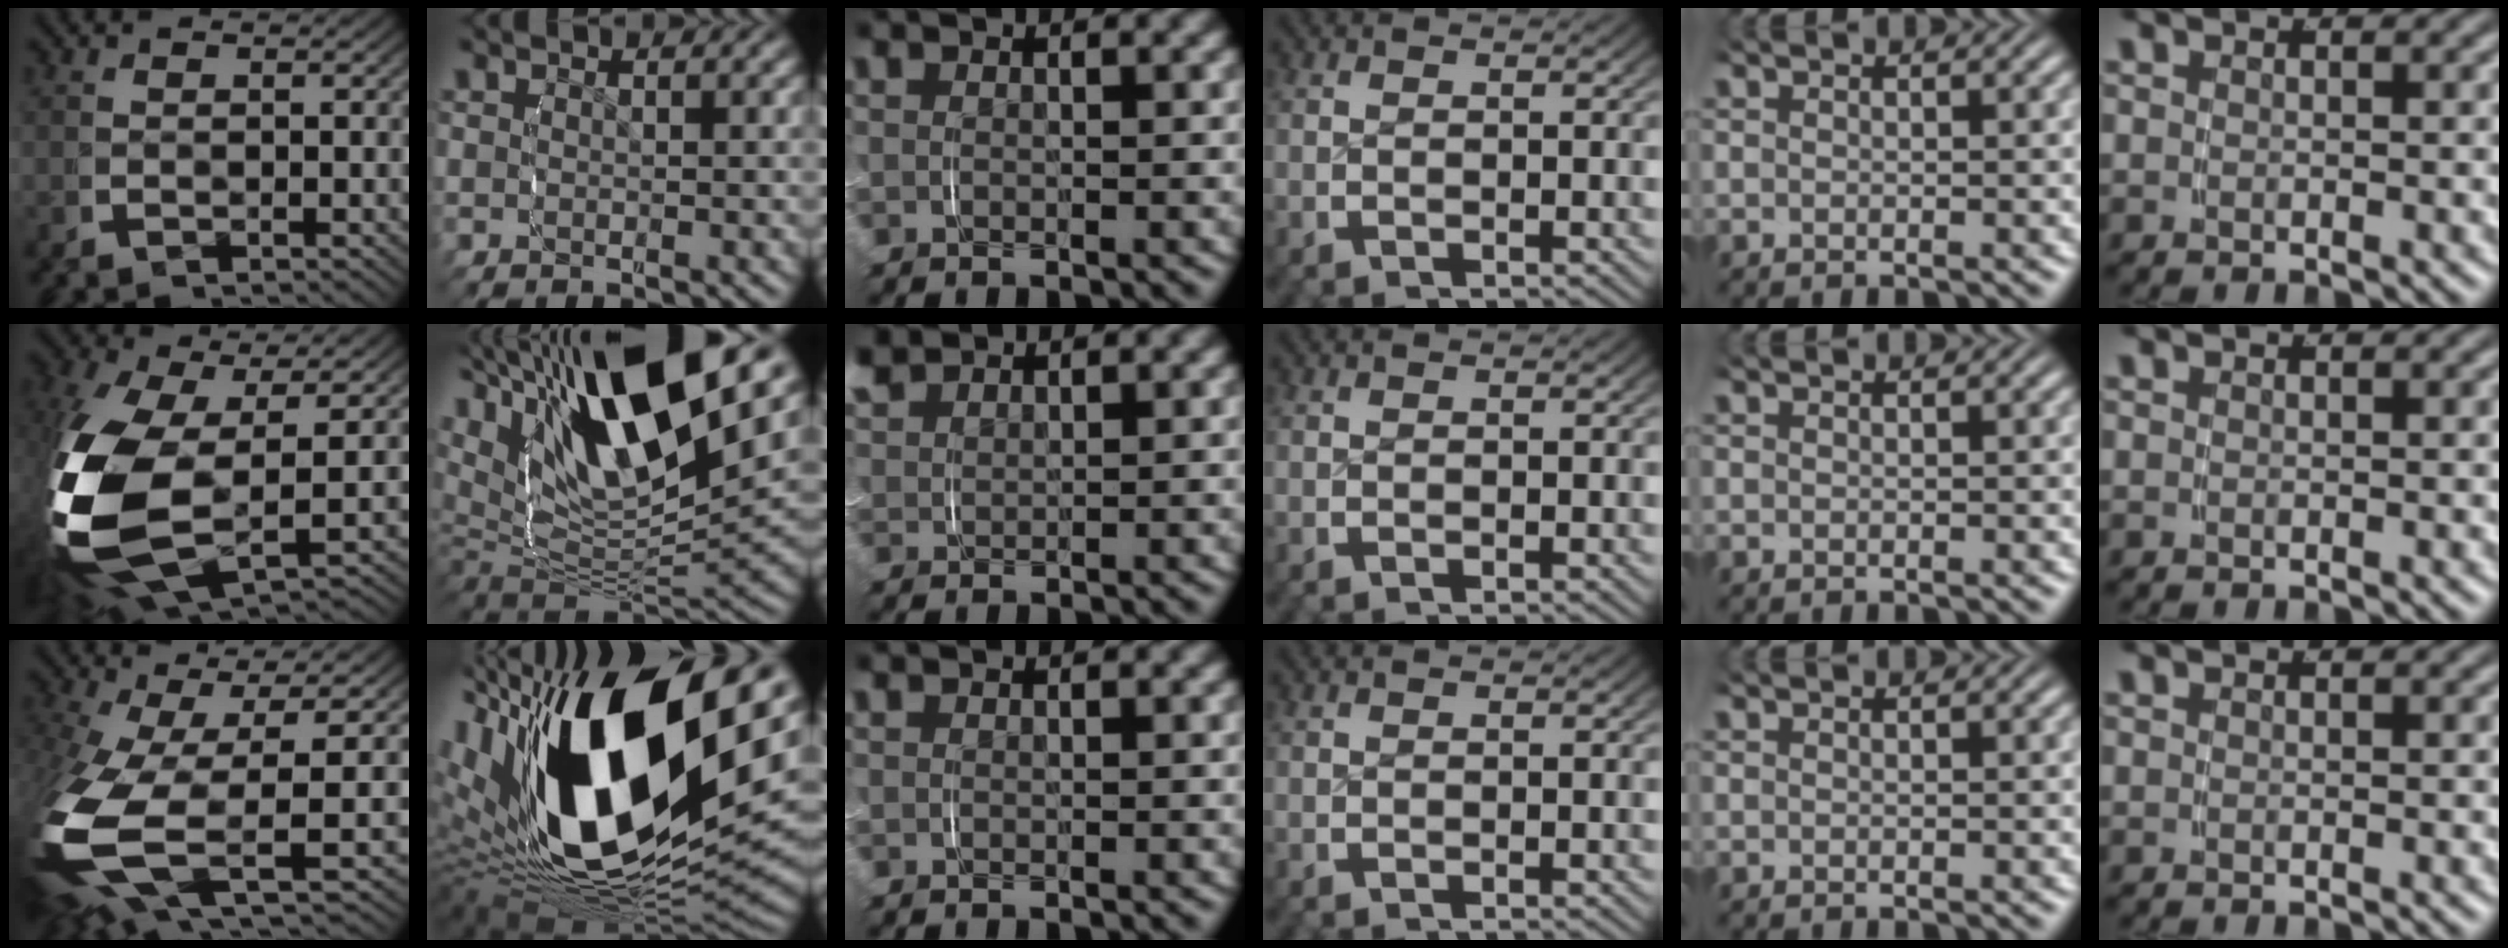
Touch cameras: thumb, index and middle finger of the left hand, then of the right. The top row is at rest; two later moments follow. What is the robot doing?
{"motion": "grasp_and_lifting", "object": "knife"}